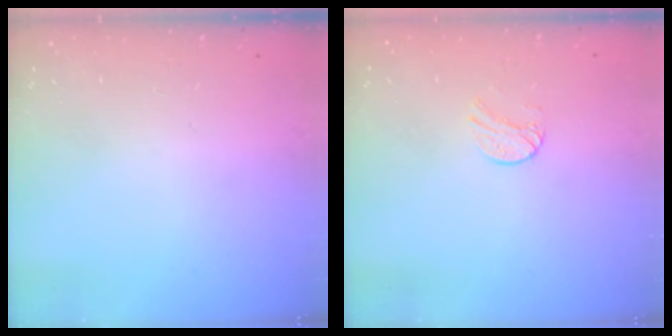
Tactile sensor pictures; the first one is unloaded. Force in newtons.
{"total": 6.0, "press": 5.9, "slide": 0.5}